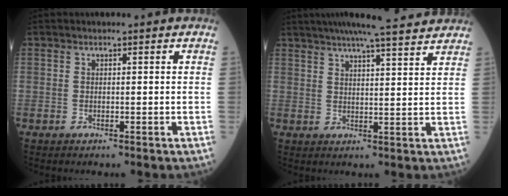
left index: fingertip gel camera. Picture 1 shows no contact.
{"total": 15.1, "force": [13.4, 0.9, 6.9], "torque": [-0.113, 0.023, 0.179]}